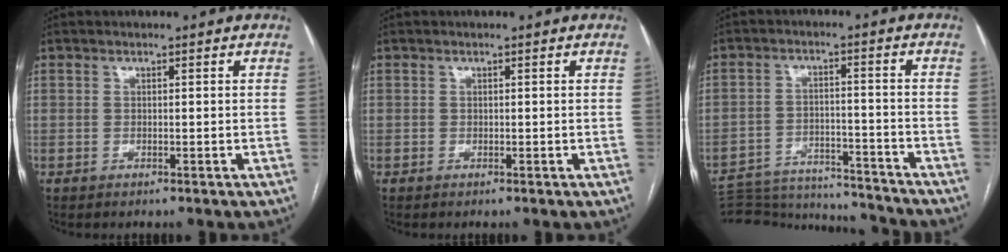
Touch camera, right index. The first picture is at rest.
{"total": 0.0}
{"total": 18.6, "force": [-17.9, 2.2, 4.3], "torque": [-0.103, -0.004, -0.260]}